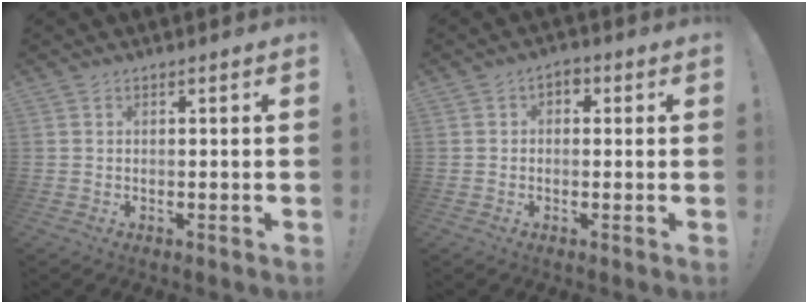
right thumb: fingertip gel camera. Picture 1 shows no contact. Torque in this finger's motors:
{"motor_torque": [0.00, -0.01, 0.09, 0.04, 0.03]}